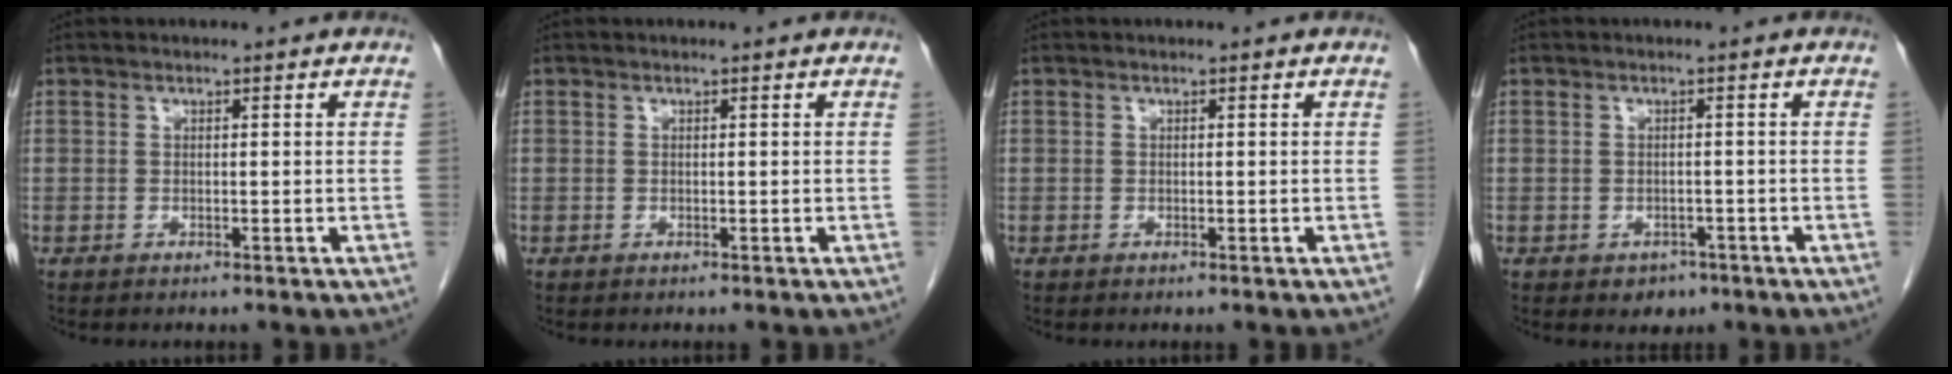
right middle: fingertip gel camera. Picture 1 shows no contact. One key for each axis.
{"total": 0.0}
{"total": 0.0}
{"total": 2.4, "fx": -1.4, "fy": 1.7, "fz": 0.9, "tx": -0.008, "ty": 0.004, "tz": -0.011}